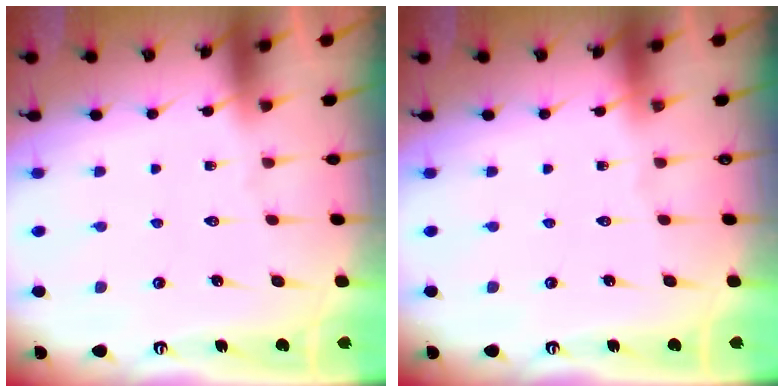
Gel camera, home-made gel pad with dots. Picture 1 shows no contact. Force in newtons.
{"total": 0.0}